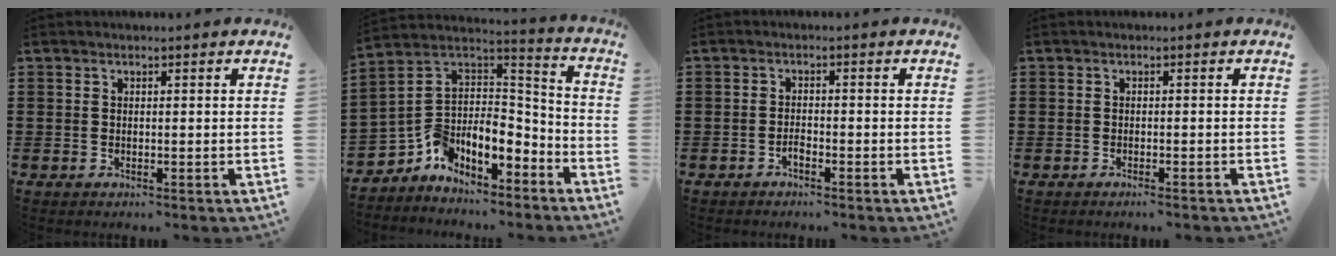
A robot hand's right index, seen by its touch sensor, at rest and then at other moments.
{"total": 7.3, "force": [-4.6, 4.6, 3.4], "torque": [-0.078, -0.009, -0.089]}
{"total": 1.2, "force": [-1.0, 0.1, 0.7], "torque": [-0.017, -0.006, -0.017]}
{"total": 0.7, "force": [-0.7, 0.0, 0.3], "torque": [-0.007, -0.002, -0.013]}